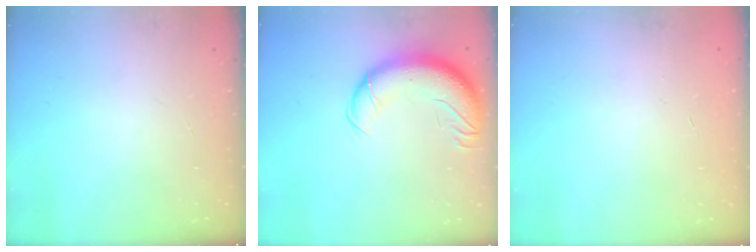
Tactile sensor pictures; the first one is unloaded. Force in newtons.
{"total": 16.6, "press": 16.1, "slide": 4.1}
{"total": 0.0}